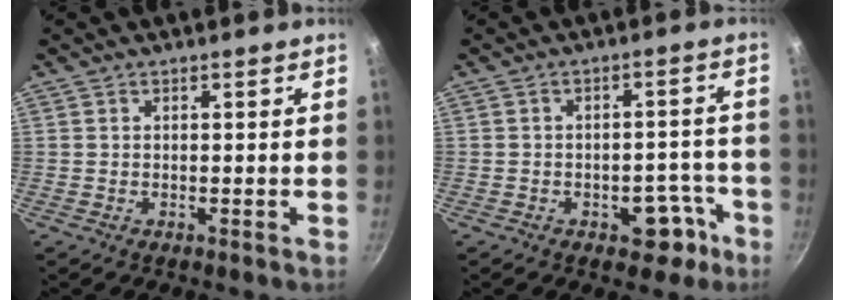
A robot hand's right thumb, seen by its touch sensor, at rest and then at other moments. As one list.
[{"total": 6.9, "force": [-3.7, 4.2, 4.1], "torque": [-0.020, 0.042, -0.042]}]